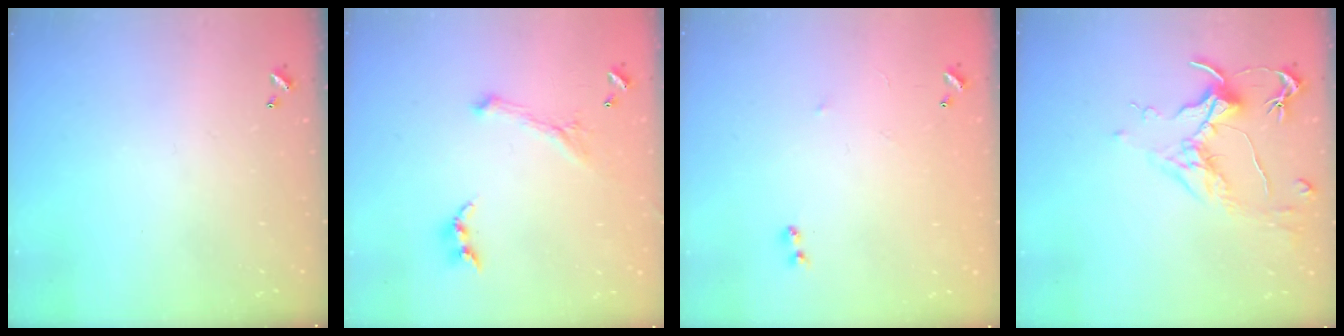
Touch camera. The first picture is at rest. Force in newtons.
{"total": 1.6, "press": 1.5, "slide": 0.4}
{"total": 6.4, "press": 6.4, "slide": 1.0}
{"total": 1.7, "press": 1.4, "slide": 0.9}